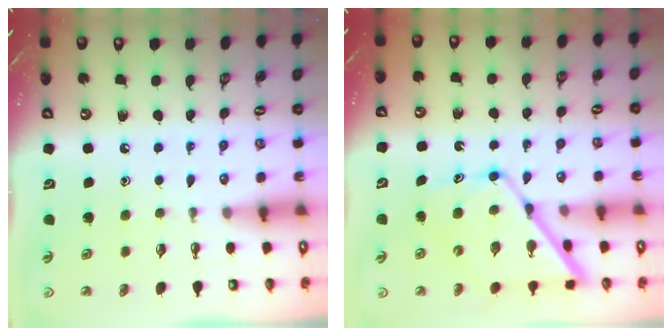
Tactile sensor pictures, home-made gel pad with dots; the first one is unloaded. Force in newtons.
{"total": 13.3, "press": 13.2, "slide": 1.2}